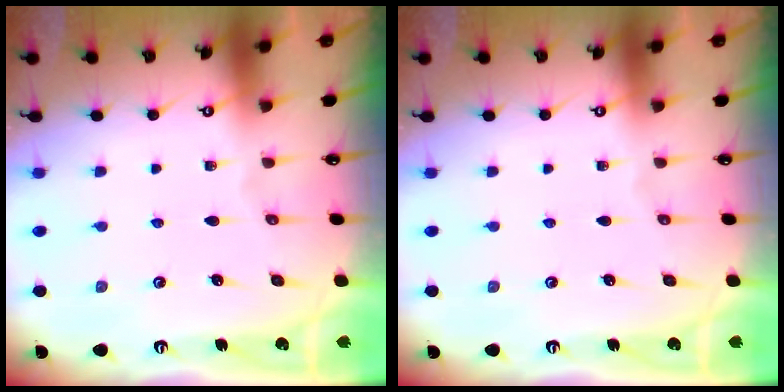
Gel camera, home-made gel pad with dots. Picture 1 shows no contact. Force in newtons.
{"total": 0.0}